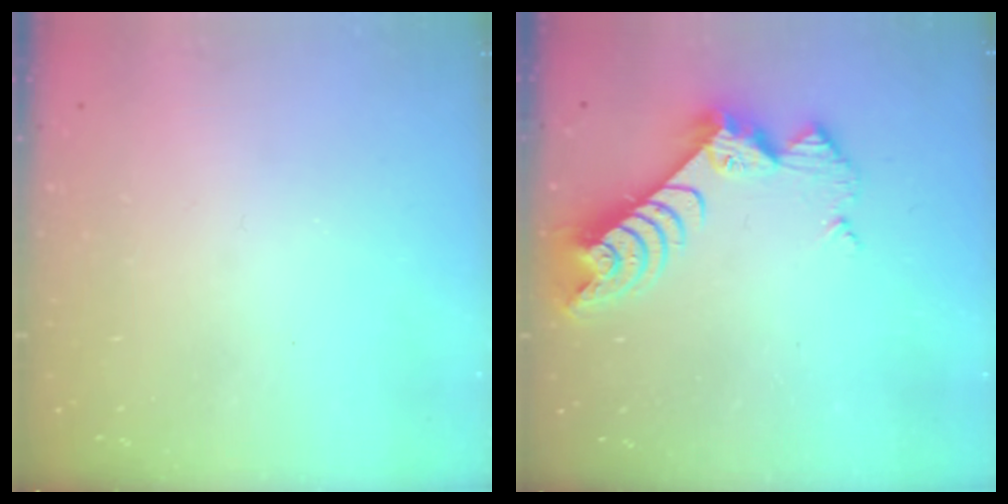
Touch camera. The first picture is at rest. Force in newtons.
{"total": 9.7, "press": 9.7, "slide": 0.8}